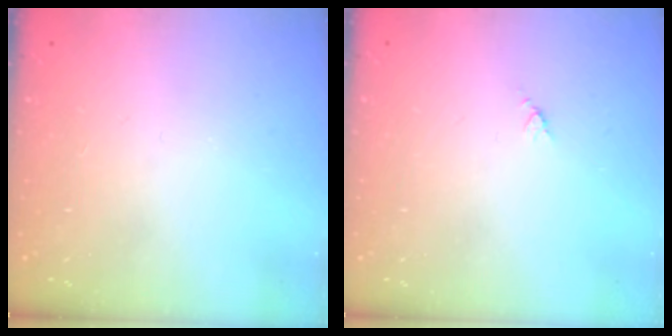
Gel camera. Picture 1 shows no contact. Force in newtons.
{"total": 2.9, "press": 2.9, "slide": 0.3}